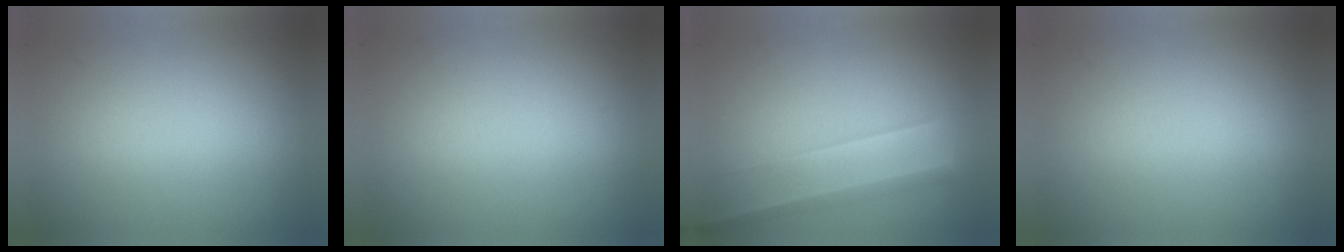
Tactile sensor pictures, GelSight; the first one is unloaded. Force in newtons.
{"total": 0.0}
{"total": 2.2}
{"total": 0.0}